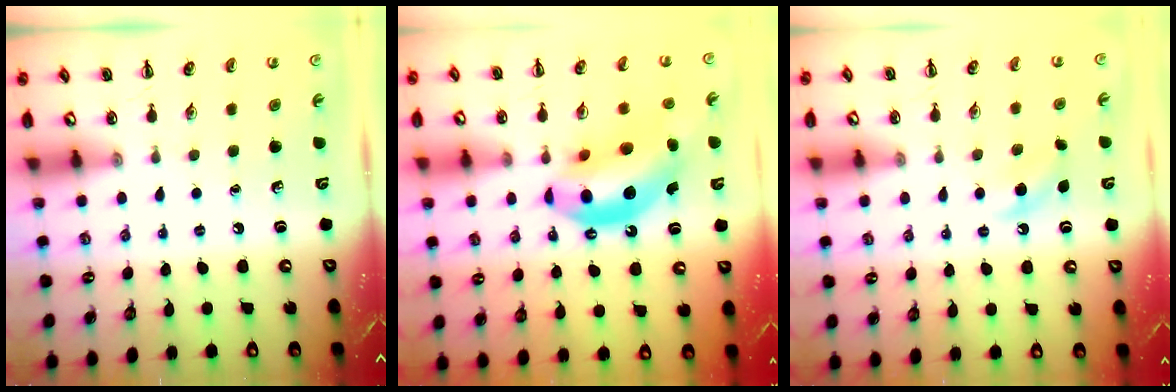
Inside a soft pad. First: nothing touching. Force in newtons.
{"total": 15.4, "press": 14.9, "slide": 4.1}
{"total": 6.1, "press": 5.8, "slide": 1.8}